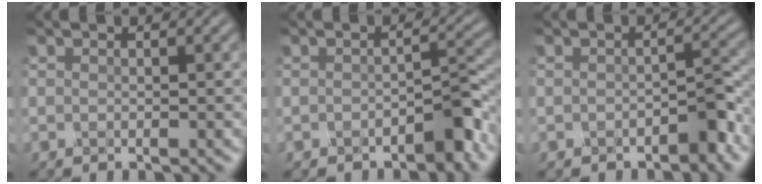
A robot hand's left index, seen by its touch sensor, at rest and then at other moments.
{"total": 2.5, "force": [-2.0, 0.2, 1.4], "torque": [-0.029, 0.008, -0.030]}
{"total": 2.0, "force": [-1.7, 0.1, 1.0], "torque": [-0.024, 0.006, -0.022]}